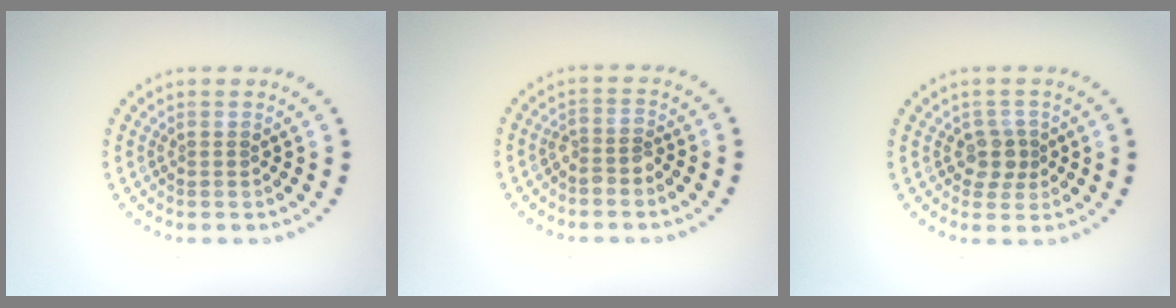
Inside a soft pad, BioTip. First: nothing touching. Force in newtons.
{"total": 1.7, "press": 1.4, "slide": 1.0}
{"total": 2.0, "press": 1.7, "slide": 1.1}